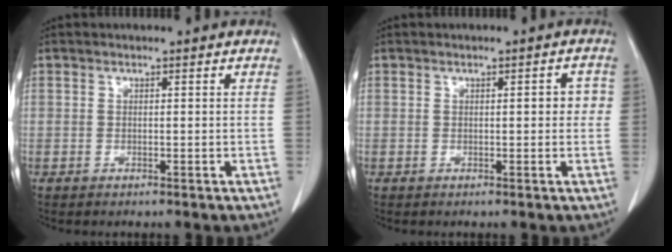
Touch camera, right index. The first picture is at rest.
{"total": 2.3, "force": [0.2, 1.0, 2.1], "torque": [-0.018, 0.009, 0.000]}